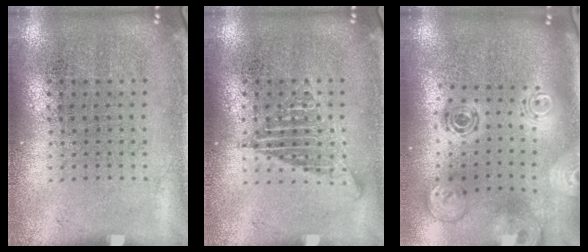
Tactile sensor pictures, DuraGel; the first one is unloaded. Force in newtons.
{"total": 1.9, "press": 1.9, "slide": 0.2}
{"total": 2.1, "press": 1.8, "slide": 1.1}